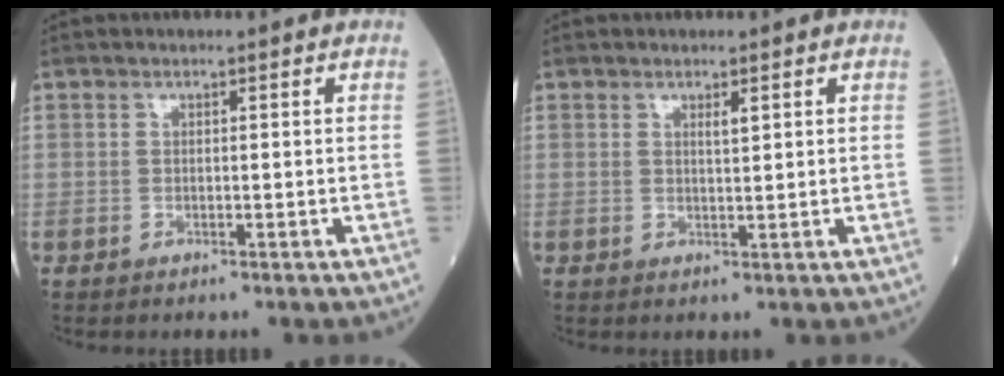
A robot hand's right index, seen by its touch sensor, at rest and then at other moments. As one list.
[{"total": 1.2, "force": [0.7, 0.1, 1.0], "torque": [-0.020, -0.003, 0.011]}]